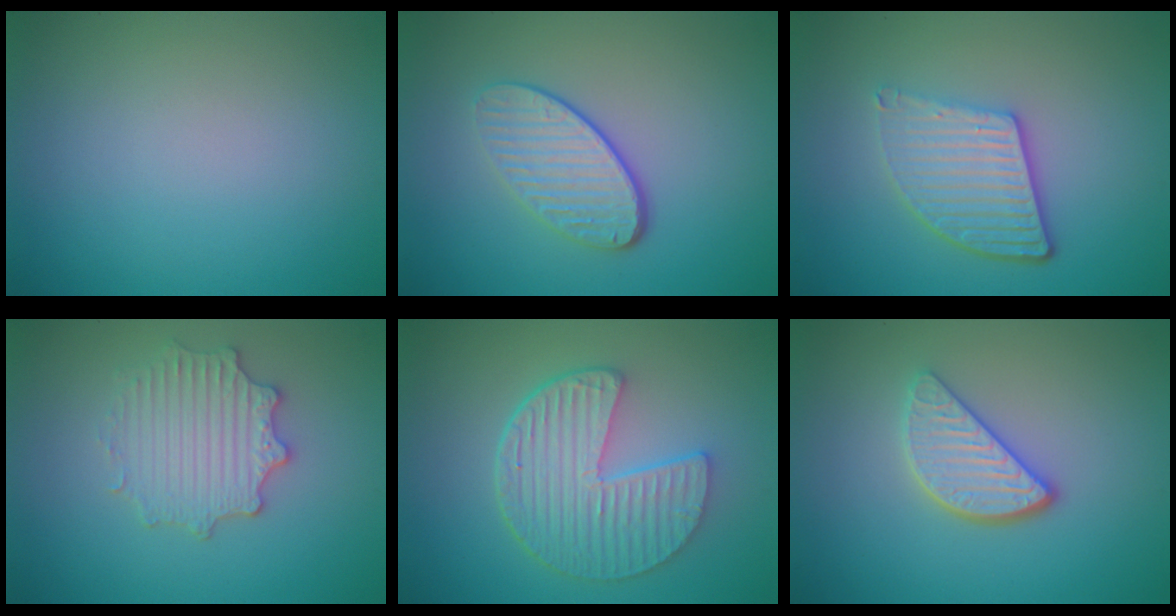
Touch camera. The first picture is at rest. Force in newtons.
{"total": 3.8, "press": 3.0, "slide": 2.4}
{"total": 4.7, "press": 3.6, "slide": 3.1}
{"total": 3.4, "press": 3.1, "slide": 1.2}
{"total": 6.4, "press": 4.7, "slide": 4.4}
{"total": 3.5, "press": 2.9, "slide": 1.9}